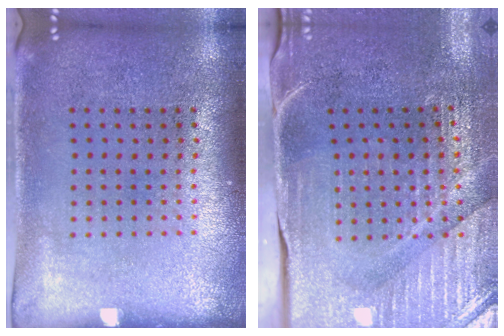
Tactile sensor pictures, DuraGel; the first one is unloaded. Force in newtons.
{"total": 3.8, "press": 3.7, "slide": 0.9}